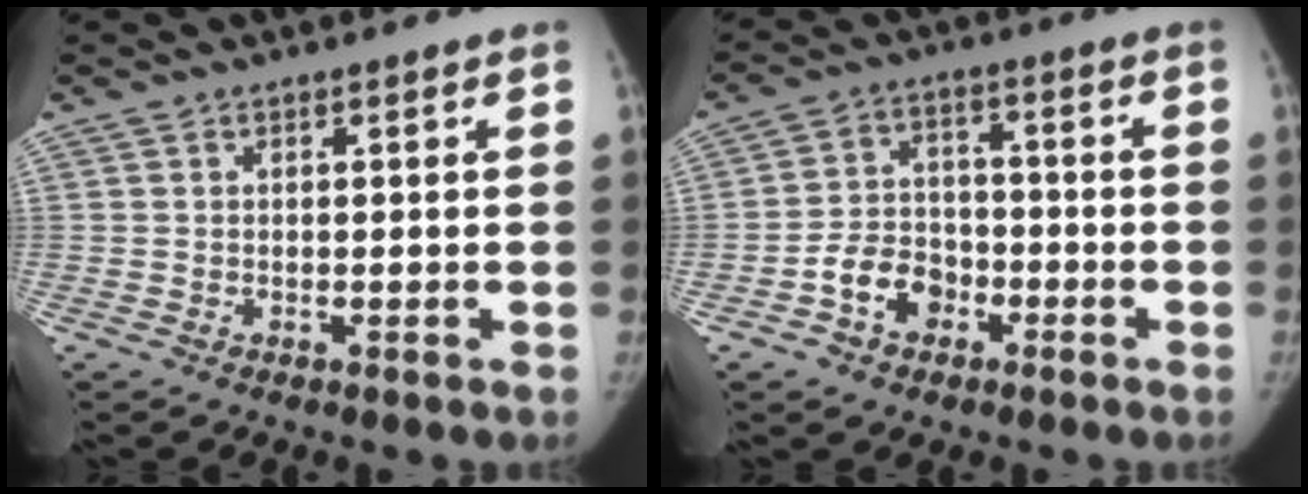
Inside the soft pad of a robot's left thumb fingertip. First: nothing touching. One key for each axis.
{"total": 8.0, "fx": -3.7, "fy": 6.1, "fz": 3.8, "tx": -0.042, "ty": 0.034, "tz": -0.067}